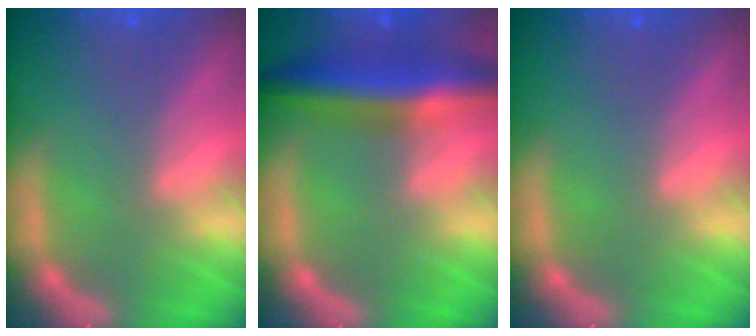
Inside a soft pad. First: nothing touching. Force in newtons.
{"total": 7.0}
{"total": 0.0}